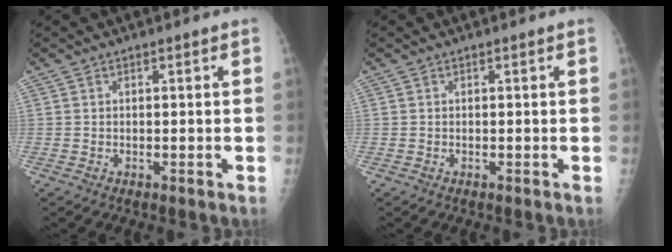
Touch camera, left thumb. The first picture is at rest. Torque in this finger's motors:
{"motor_torque": [0.01, 0.01, 0.03, -0.05, 0.00]}